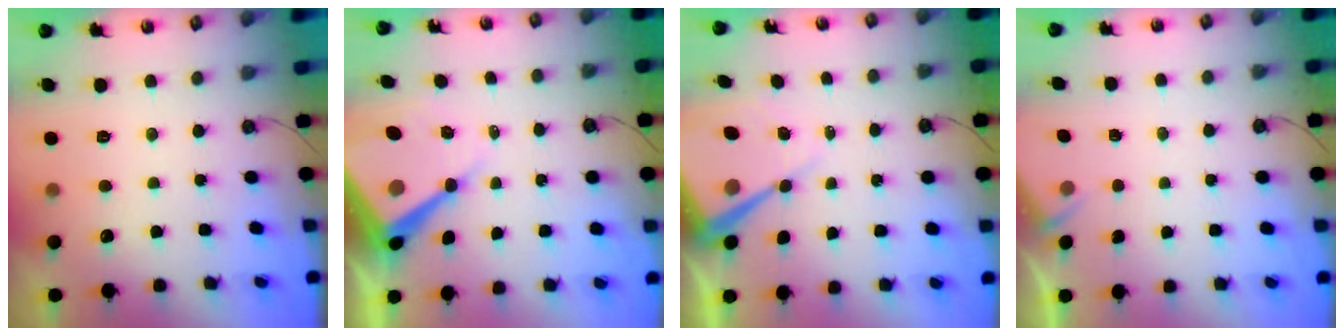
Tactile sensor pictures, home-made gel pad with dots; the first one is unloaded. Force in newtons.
{"total": 13.4, "press": 13.4, "slide": 1.2}
{"total": 10.9, "press": 10.9, "slide": 0.8}
{"total": 2.1, "press": 2.1, "slide": 0.4}